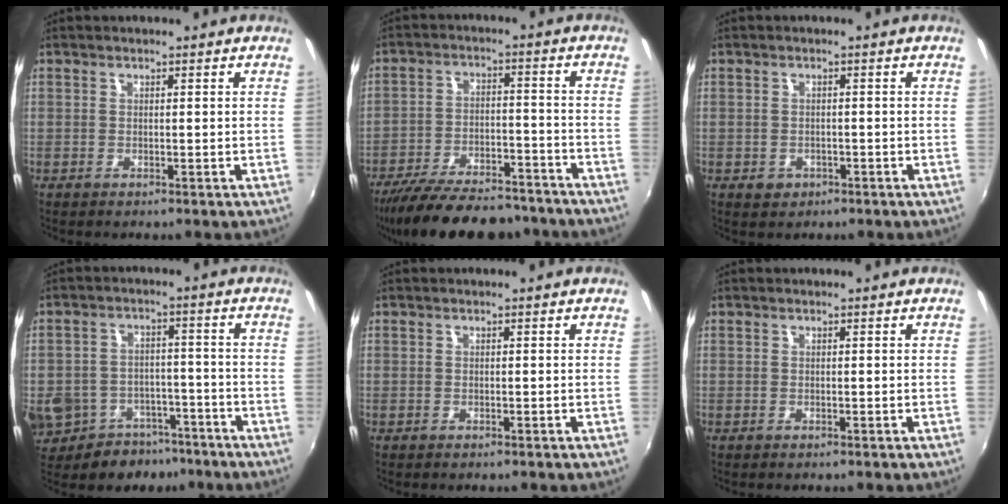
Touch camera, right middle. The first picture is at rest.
{"total": 20.6, "force": [-17.3, 6.6, 9.0], "torque": [-0.182, -0.014, -0.249]}
{"total": 2.1, "force": [-0.8, 1.8, 0.6], "torque": [-0.014, -0.003, -0.010]}
{"total": 17.7, "force": [-10.2, 12.1, 7.8], "torque": [-0.198, -0.004, -0.140]}
{"total": 0.0}
{"total": 0.0}